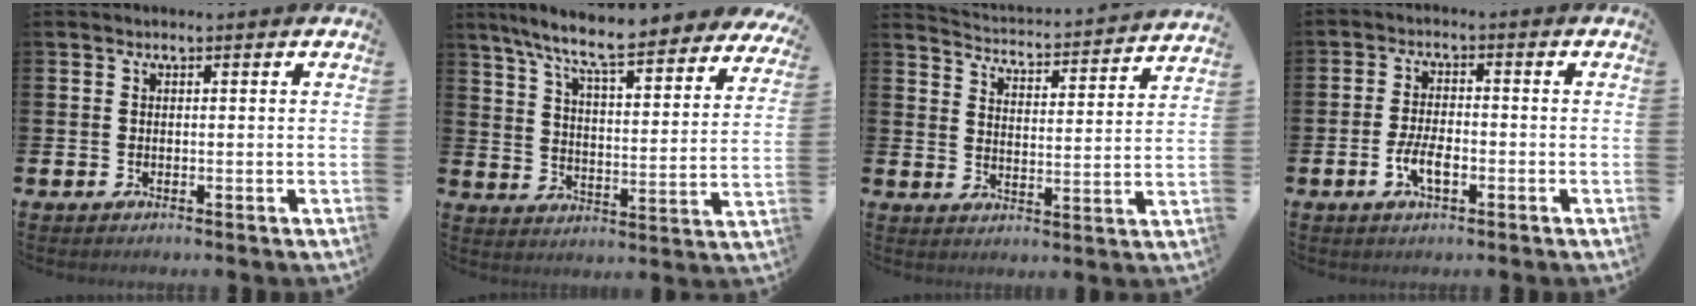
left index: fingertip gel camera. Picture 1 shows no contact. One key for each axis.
{"total": 9.0, "fx": 8.2, "fy": 0.5, "fz": 3.8, "tx": -0.100, "ty": -0.063, "tz": 0.135}
{"total": 3.6, "fx": 3.6, "fy": 0.2, "fz": 0.2, "tx": -0.022, "ty": -0.044, "tz": 0.055}
{"total": 4.0, "fx": -1.3, "fy": 1.8, "fz": 3.4, "tx": -0.058, "ty": 0.001, "tz": -0.026}